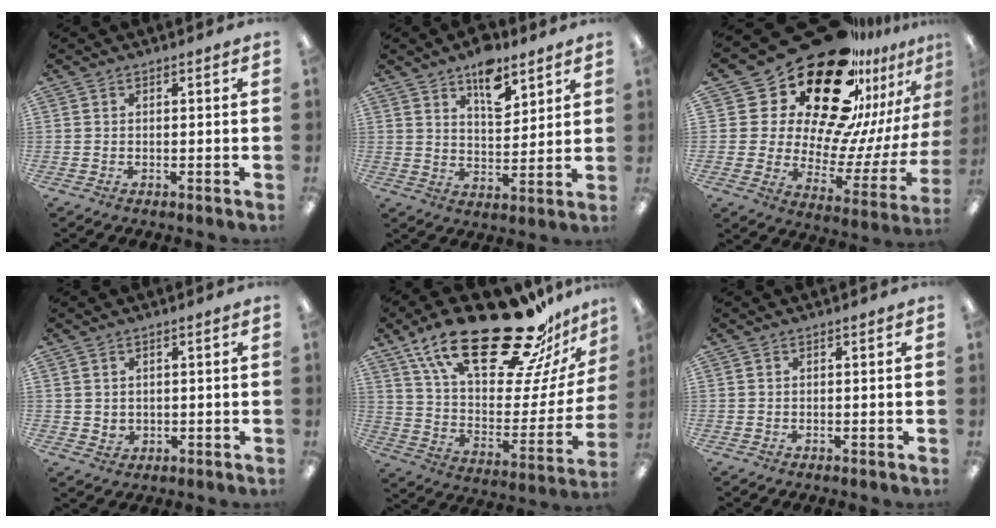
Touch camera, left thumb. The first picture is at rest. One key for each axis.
{"total": 9.8, "fx": 6.7, "fy": 4.6, "fz": 5.4, "tx": -0.069, "ty": -0.037, "tz": 0.113}
{"total": 29.4, "fx": 19.8, "fy": 14.4, "fz": 16.4, "tx": -0.291, "ty": -0.152, "tz": 0.355}
{"total": 2.5, "fx": 1.3, "fy": 2.1, "fz": 0.2, "tx": -0.002, "ty": -0.005, "tz": 0.023}
{"total": 30.0, "fx": 20.3, "fy": 10.6, "fz": 19.5, "tx": -0.305, "ty": -0.128, "tz": 0.345}
{"total": 0.0}